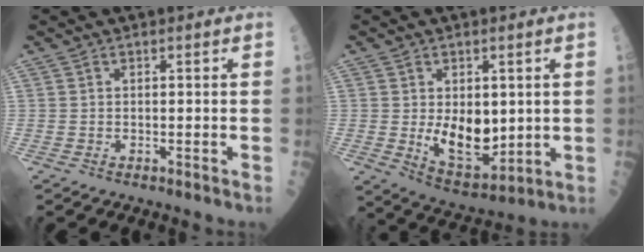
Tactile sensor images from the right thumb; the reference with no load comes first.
{"total": 10.9, "force": [0.2, 6.6, 8.7], "torque": [-0.098, -0.024, 0.024]}